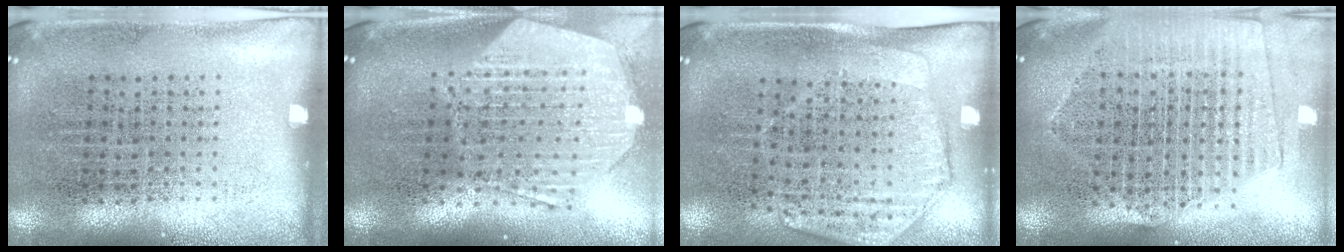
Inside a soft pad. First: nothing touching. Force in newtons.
{"total": 3.0, "press": 2.4, "slide": 1.8}
{"total": 1.8, "press": 1.5, "slide": 1.0}
{"total": 2.2, "press": 2.0, "slide": 1.0}